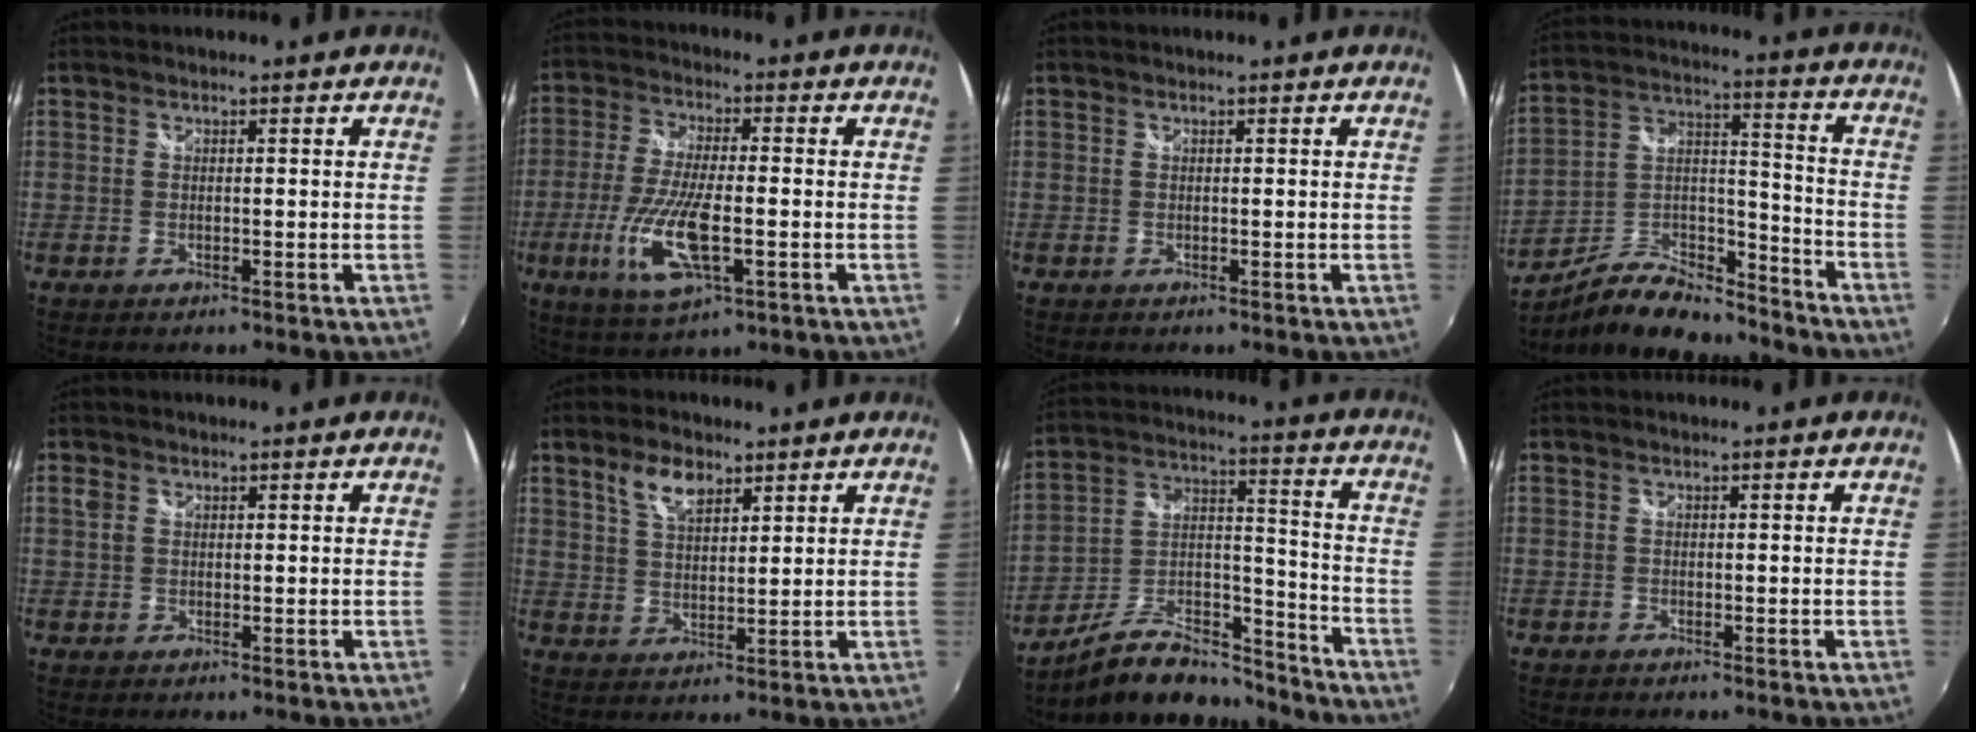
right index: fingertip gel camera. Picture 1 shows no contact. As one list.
[{"total": 12.7, "force": [-3.8, 3.7, 11.6], "torque": [-0.243, -0.019, -0.072]}, {"total": 0.0}, {"total": 15.8, "force": [-11.8, 6.3, 8.5], "torque": [-0.169, 0.021, -0.196]}, {"total": 1.8, "force": [0.5, 1.5, 0.9], "torque": [-0.019, 0.004, 0.007]}, {"total": 5.9, "force": [3.7, 2.9, 3.7], "torque": [-0.066, 0.009, 0.069]}, {"total": 16.2, "force": [-13.2, 6.0, 7.2], "torque": [-0.139, 0.030, -0.214]}, {"total": 0.7, "force": [-0.6, 0.3, 0.1], "torque": [-0.007, -0.002, -0.014]}]